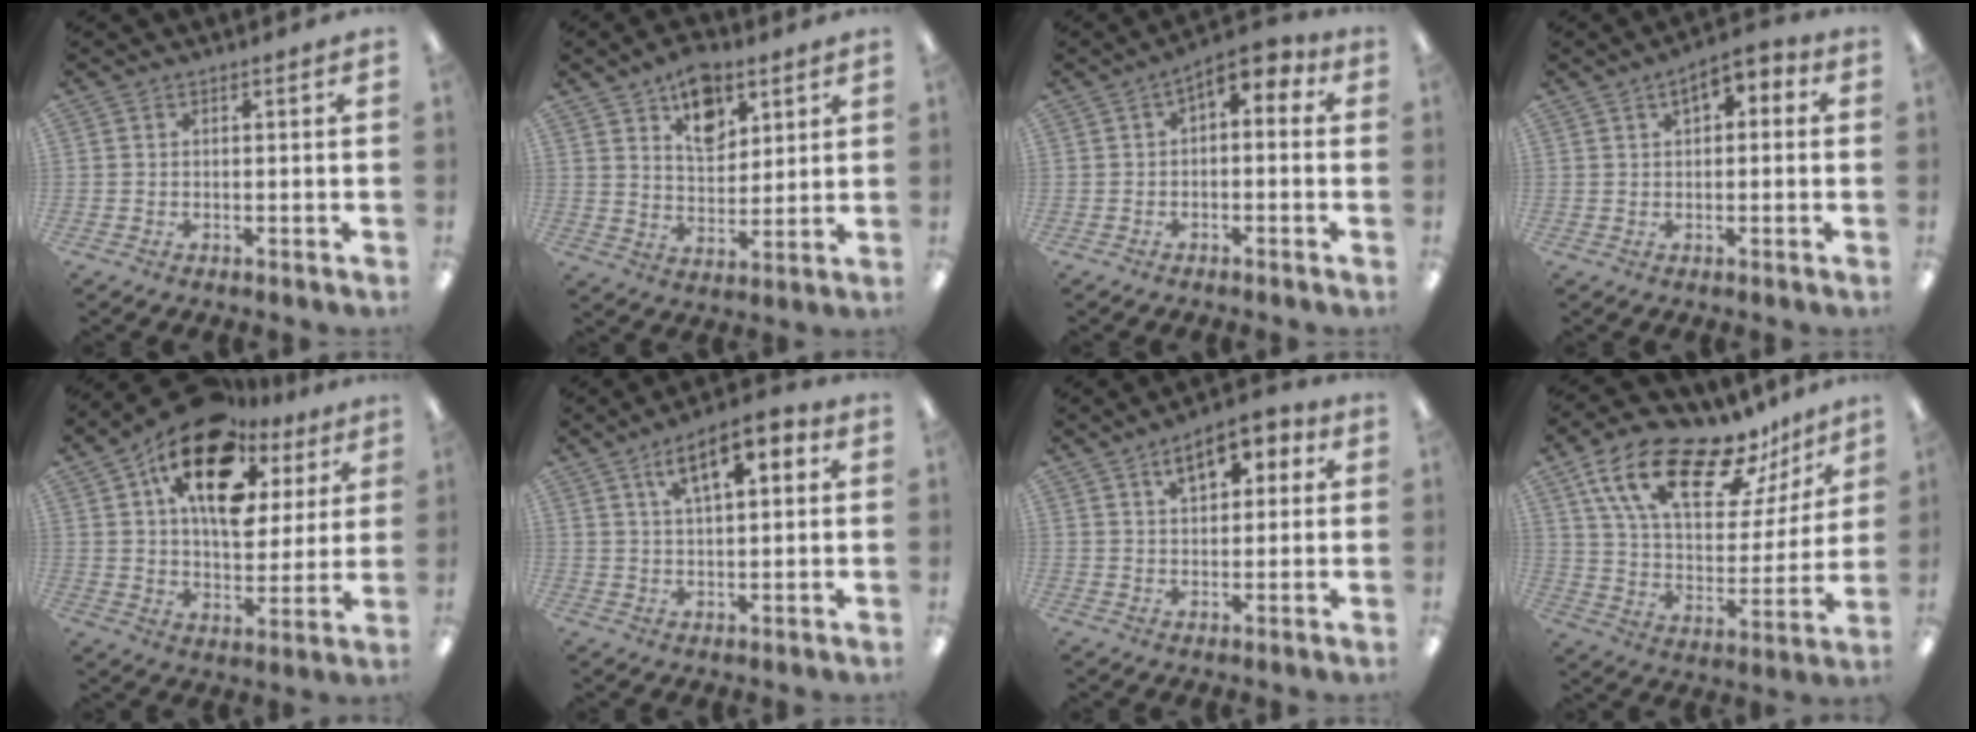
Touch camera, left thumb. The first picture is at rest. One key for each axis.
{"total": 10.5, "fx": 6.9, "fy": 6.0, "fz": 5.2, "tx": -0.060, "ty": -0.036, "tz": 0.120}
{"total": 5.1, "fx": 1.2, "fy": 2.8, "fz": 4.1, "tx": -0.056, "ty": -0.008, "tz": 0.013}
{"total": 4.8, "fx": 1.8, "fy": 2.7, "fz": 3.5, "tx": -0.039, "ty": -0.002, "tz": 0.024}
{"total": 20.1, "fx": 10.6, "fy": 10.8, "fz": 13.2, "tx": -0.215, "ty": -0.041, "tz": 0.184}
{"total": 9.7, "fx": 5.0, "fy": 3.9, "fz": 7.3, "tx": -0.108, "ty": -0.013, "tz": 0.081}
{"total": 8.1, "fx": 4.3, "fy": 4.4, "fz": 5.2, "tx": -0.073, "ty": -0.006, "tz": 0.071}
{"total": 22.3, "fx": 15.4, "fy": 8.9, "fz": 13.6, "tx": -0.236, "ty": -0.089, "tz": 0.267}